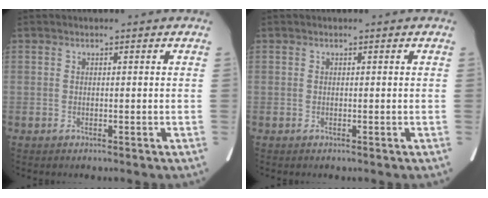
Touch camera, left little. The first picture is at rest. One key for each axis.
{"total": 0.0}